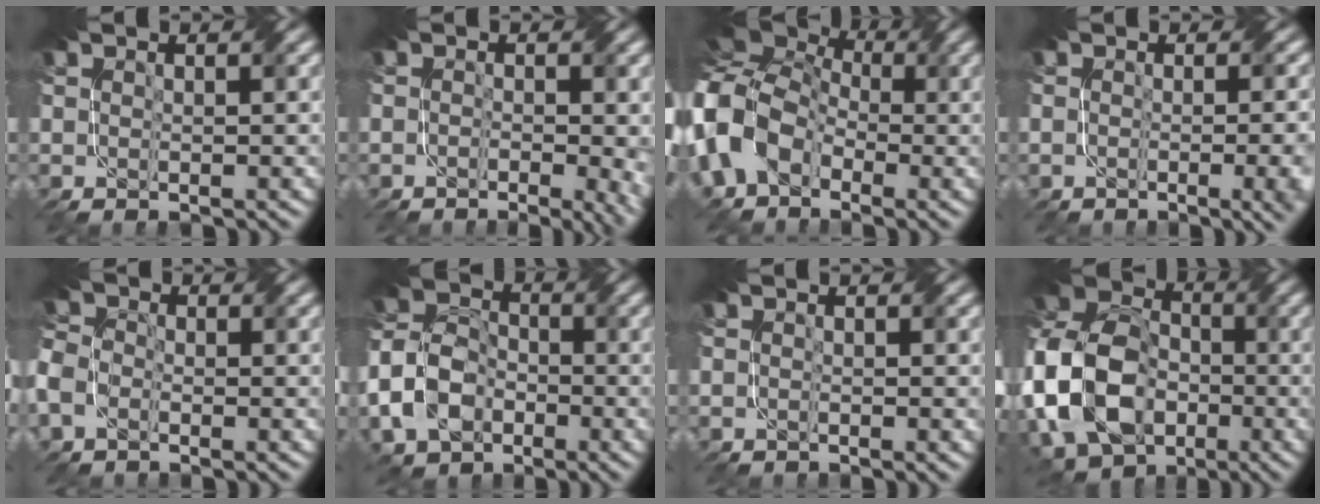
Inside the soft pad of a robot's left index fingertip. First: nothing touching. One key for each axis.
{"total": 5.3, "fx": -1.6, "fy": 2.3, "fz": 4.5, "tx": -0.024, "ty": -0.004, "tz": -0.022}
{"total": 11.7, "fx": -2.0, "fy": 9.4, "fz": 6.7, "tx": -0.149, "ty": -0.002, "tz": -0.051}
{"total": 6.8, "fx": -1.3, "fy": 3.5, "fz": 5.7, "tx": -0.014, "ty": 0.003, "tz": -0.010}
{"total": 4.6, "fx": -1.6, "fy": 3.7, "fz": 2.2, "tx": -0.050, "ty": 0.014, "tz": -0.036}
{"total": 6.0, "fx": -2.4, "fy": 4.9, "fz": 2.4, "tx": -0.054, "ty": 0.008, "tz": -0.056}
{"total": 0.5, "fx": -0.1, "fy": 0.2, "fz": 0.4, "tx": -0.004, "ty": -0.004, "tz": 0.000}
{"total": 14.2, "fx": -3.2, "fy": 10.8, "fz": 8.6, "tx": -0.205, "ty": 0.001, "tz": -0.074}